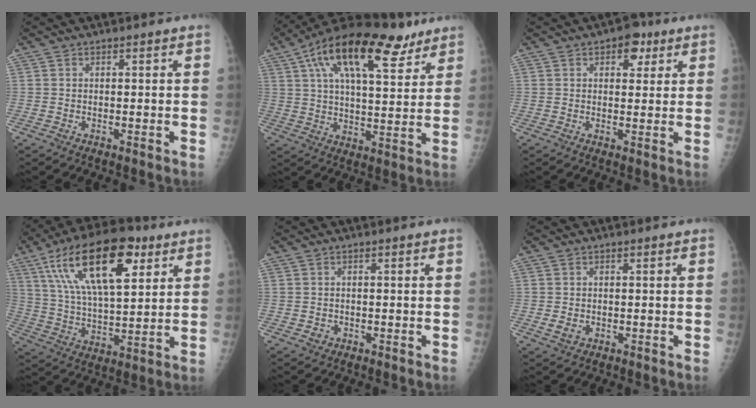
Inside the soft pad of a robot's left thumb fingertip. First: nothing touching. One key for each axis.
{"total": 20.9, "fx": 11.9, "fy": 8.3, "fz": 15.0, "tx": -0.227, "ty": -0.016, "tz": 0.196}
{"total": 5.0, "fx": 2.6, "fy": 3.1, "fz": 2.9, "tx": -0.010, "ty": -0.006, "tz": 0.029}
{"total": 22.5, "fx": 10.4, "fy": 9.5, "fz": 17.5, "tx": -0.287, "ty": -0.018, "tz": 0.182}
{"total": 1.1, "fx": -0.2, "fy": 1.0, "fz": 0.3, "tx": -0.002, "ty": 0.002, "tz": 0.000}
{"total": 2.0, "fx": -0.2, "fy": 1.6, "fz": 1.1, "tx": -0.017, "ty": -0.002, "tz": 0.003}